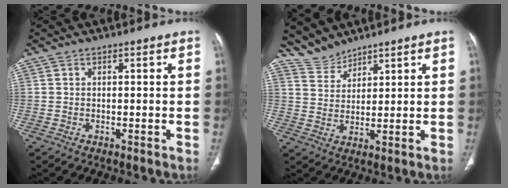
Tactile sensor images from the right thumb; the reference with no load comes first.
{"total": 4.4, "force": [4.2, 1.2, -0.3], "torque": [0.018, -0.023, 0.093]}